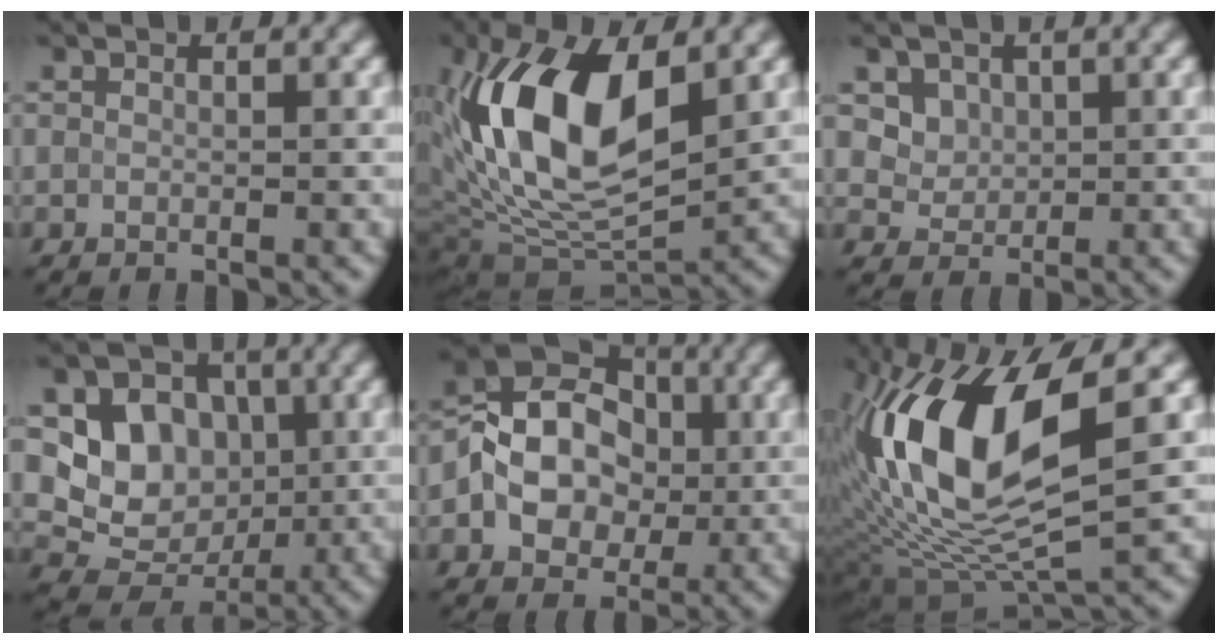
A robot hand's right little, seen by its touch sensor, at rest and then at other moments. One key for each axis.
{"total": 12.1, "fx": 2.3, "fy": 6.0, "fz": 10.2, "tx": -0.190, "ty": 0.005, "tz": 0.034}
{"total": 3.6, "fx": 1.9, "fy": 2.7, "fz": 1.4, "tx": -0.037, "ty": -0.007, "tz": 0.050}
{"total": 7.4, "fx": 1.1, "fy": 6.3, "fz": 3.7, "tx": -0.056, "ty": -0.005, "tz": 0.008}
{"total": 9.3, "fx": -0.6, "fy": 7.0, "fz": 6.1, "tx": -0.084, "ty": 0.016, "tz": -0.029}
{"total": 11.8, "fx": 2.1, "fy": 4.8, "fz": 10.6, "tx": -0.217, "ty": 0.004, "tz": 0.038}